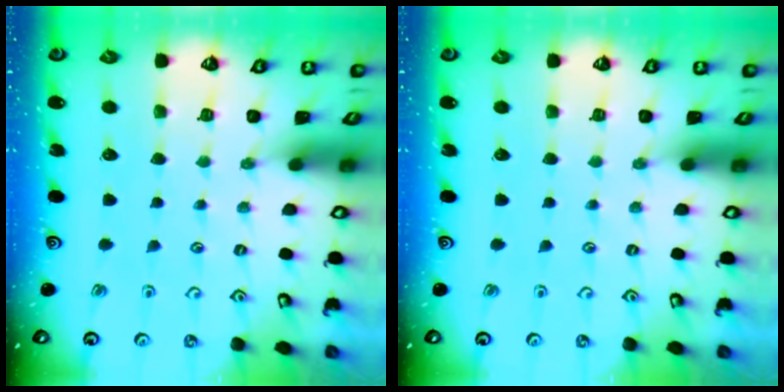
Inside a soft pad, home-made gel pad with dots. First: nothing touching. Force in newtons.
{"total": 0.0}